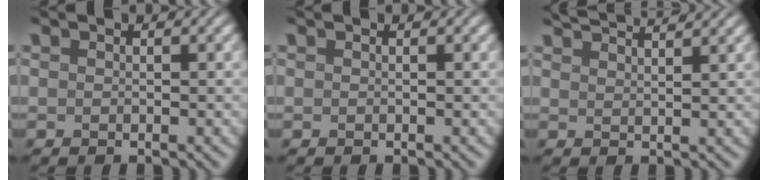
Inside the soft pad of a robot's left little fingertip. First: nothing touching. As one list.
[{"total": 0.0}, {"total": 4.1, "force": [3.8, 0.0, 1.4], "torque": [-0.030, 0.017, 0.056]}]